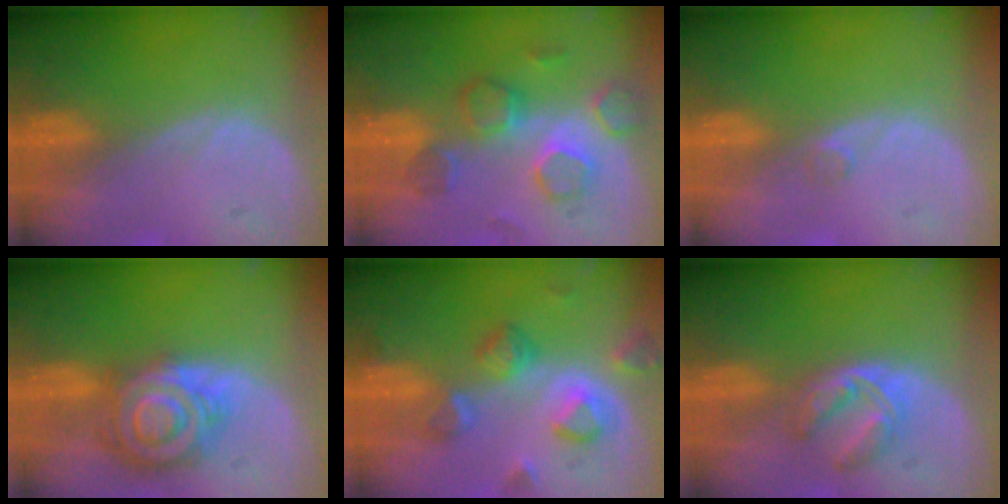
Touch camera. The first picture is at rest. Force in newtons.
{"total": 7.8, "press": 7.4, "slide": 2.4}
{"total": 0.9, "press": 0.8, "slide": 0.5}
{"total": 8.6, "press": 8.6, "slide": 0.6}
{"total": 8.0, "press": 7.2, "slide": 3.5}
{"total": 5.2, "press": 4.8, "slide": 2.0}